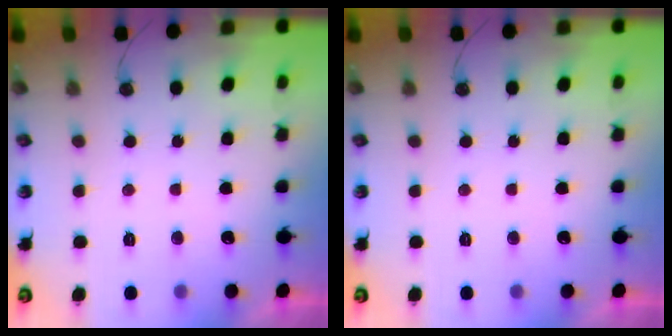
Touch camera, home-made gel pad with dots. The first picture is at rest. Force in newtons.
{"total": 0.0}